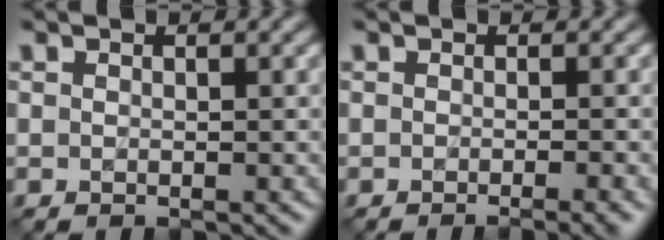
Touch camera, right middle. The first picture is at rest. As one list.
[{"total": 2.9, "force": [-1.3, 0.7, 2.5], "torque": [-0.021, -0.004, -0.019]}]